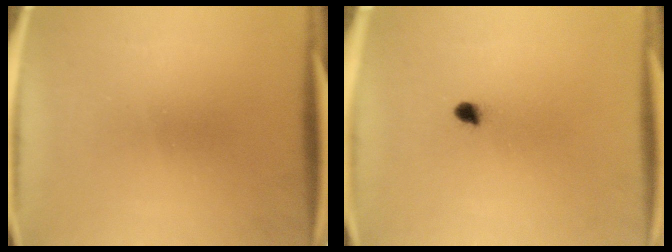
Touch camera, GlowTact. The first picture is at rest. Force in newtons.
{"total": 1.8}